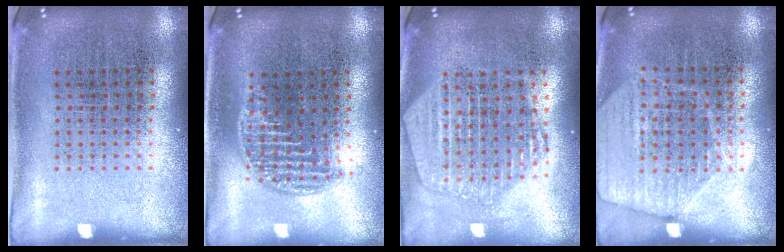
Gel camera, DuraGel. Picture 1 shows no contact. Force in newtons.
{"total": 1.2, "press": 1.1, "slide": 0.6}
{"total": 2.2, "press": 1.9, "slide": 1.1}
{"total": 1.8, "press": 1.6, "slide": 0.7}